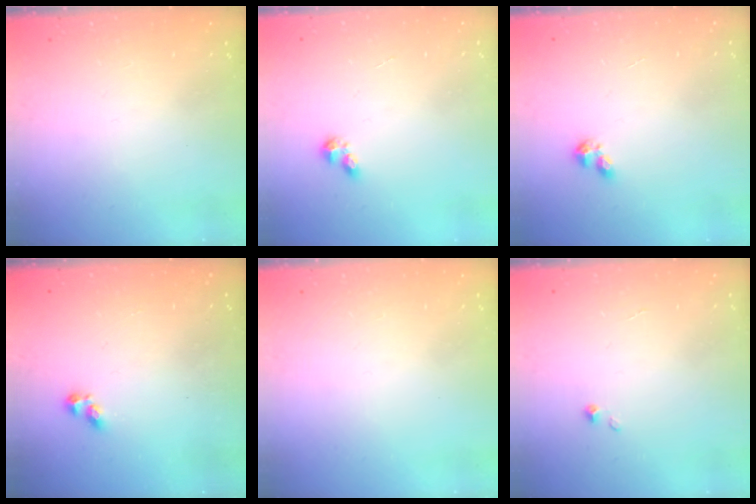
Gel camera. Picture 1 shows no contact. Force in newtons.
{"total": 3.0, "press": 3.0, "slide": 0.4}
{"total": 2.8, "press": 2.8, "slide": 0.5}
{"total": 2.4, "press": 2.3, "slide": 0.4}
{"total": 0.0}
{"total": 0.0}